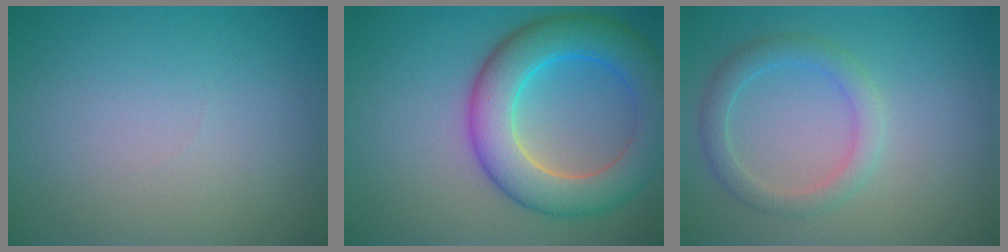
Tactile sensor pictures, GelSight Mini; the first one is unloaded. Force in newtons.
{"total": 8.1, "press": 8.1, "slide": 0.4}
{"total": 2.7, "press": 2.7, "slide": 0.0}